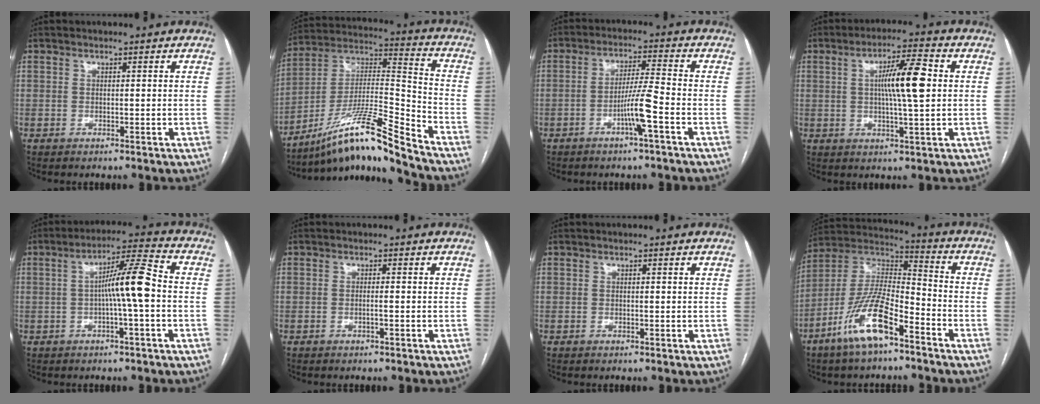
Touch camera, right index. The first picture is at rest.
{"total": 15.5, "force": [-12.9, -1.3, 8.6], "torque": [-0.154, 0.018, -0.229]}
{"total": 5.9, "force": [-2.5, -0.6, 5.4], "torque": [-0.102, 0.002, -0.046]}
{"total": 9.2, "force": [1.3, 0.8, 9.1], "torque": [-0.155, 0.008, 0.022]}
{"total": 8.5, "force": [-0.5, 0.1, 8.5], "torque": [-0.144, 0.019, -0.012]}
{"total": 0.7, "force": [-0.2, -0.1, 0.6], "torque": [-0.012, 0.002, -0.003]}
{"total": 0.0}
{"total": 14.0, "force": [-8.0, 3.6, 10.9], "torque": [-0.225, -0.001, -0.150]}